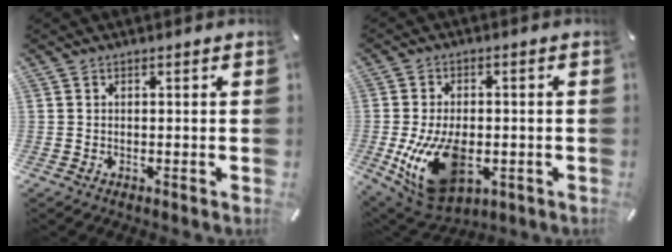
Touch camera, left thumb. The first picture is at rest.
{"total": 17.0, "force": [-3.5, 10.5, 12.9], "torque": [-0.251, -0.007, -0.049]}